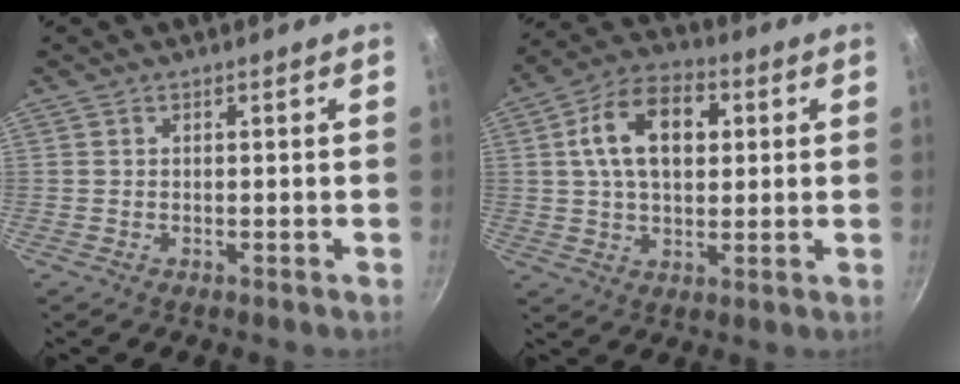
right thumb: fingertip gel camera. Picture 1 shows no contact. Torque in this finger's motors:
{"motor_torque": [-0.12, 2.65, 1.54, 0.43, 0.13]}